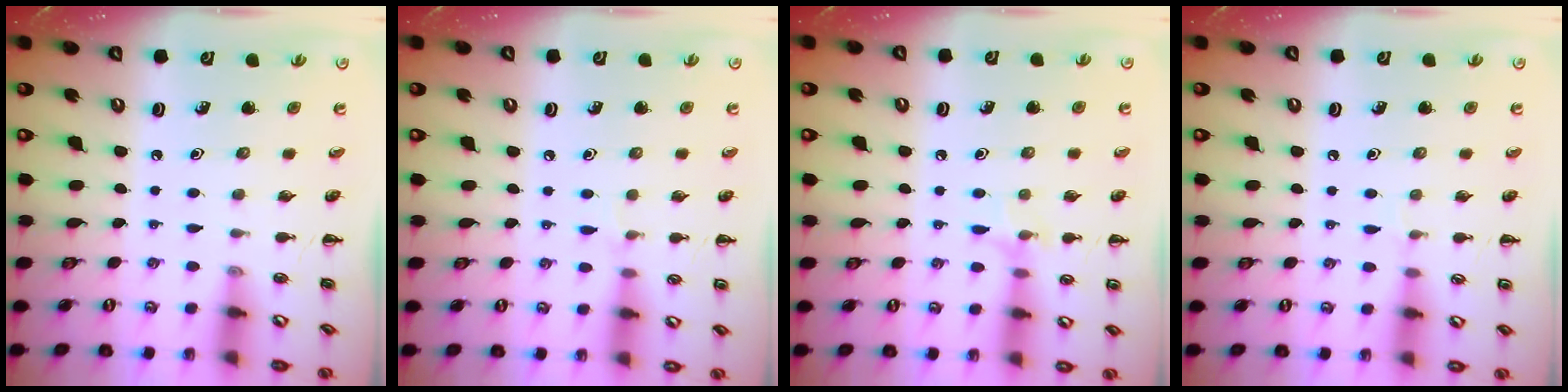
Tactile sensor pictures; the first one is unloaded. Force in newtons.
{"total": 3.8, "press": 3.6, "slide": 1.2}
{"total": 6.5, "press": 6.2, "slide": 2.1}
{"total": 3.0, "press": 2.8, "slide": 1.1}